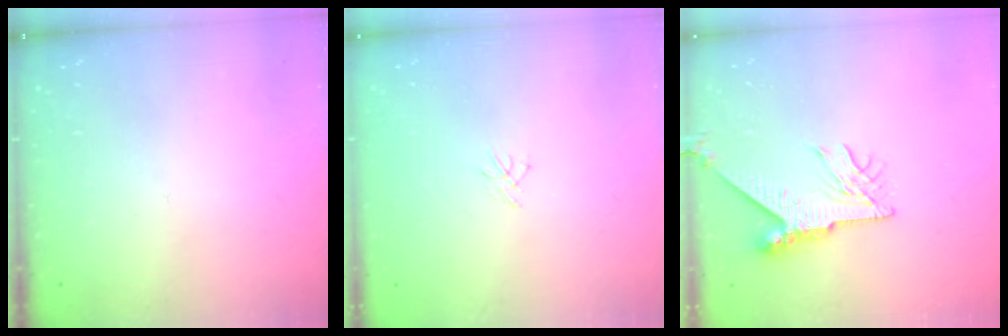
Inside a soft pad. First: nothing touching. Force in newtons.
{"total": 0.5, "press": 0.4, "slide": 0.3}
{"total": 7.7, "press": 7.7, "slide": 1.0}